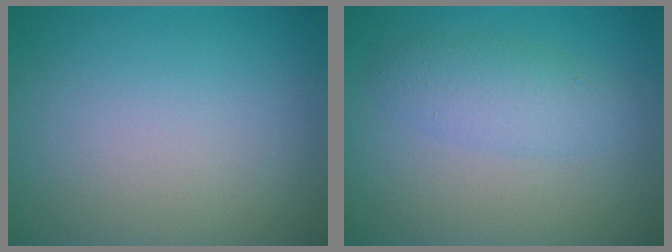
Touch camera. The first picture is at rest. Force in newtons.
{"total": 2.7, "press": 2.7, "slide": 0.0}